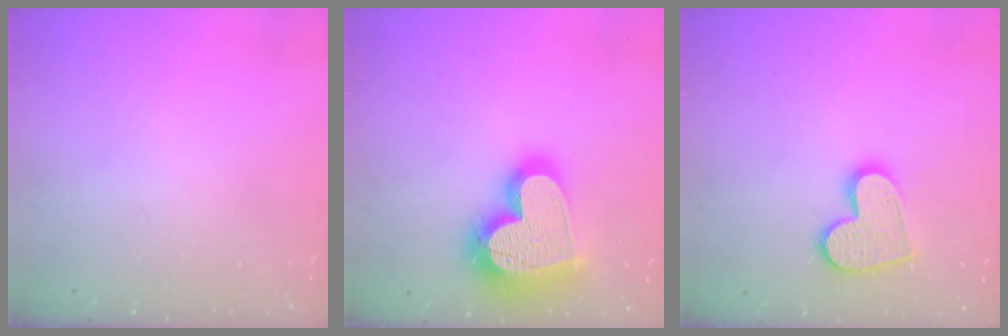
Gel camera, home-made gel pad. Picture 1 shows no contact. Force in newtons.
{"total": 25.1, "press": 25.0, "slide": 2.2}
{"total": 13.0, "press": 13.0, "slide": 1.1}